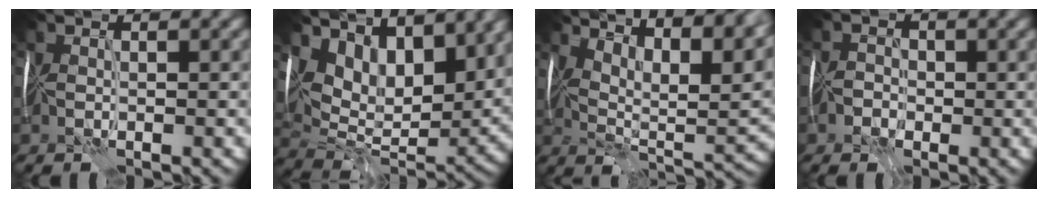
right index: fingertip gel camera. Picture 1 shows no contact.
{"total": 9.6, "force": [6.0, 5.6, 5.1], "torque": [-0.113, 0.003, 0.110]}
{"total": 13.2, "force": [8.8, 4.3, 8.9], "torque": [-0.134, 0.028, 0.115]}
{"total": 1.5, "force": [-1.4, 0.5, -0.2], "torque": [0.026, 0.005, -0.031]}